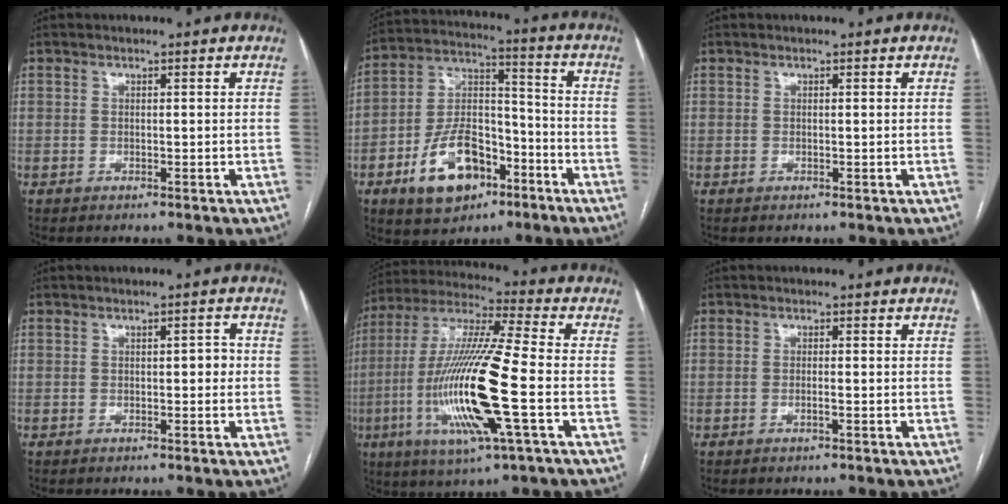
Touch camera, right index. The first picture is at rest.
{"total": 13.9, "force": [-7.0, 7.8, 9.2], "torque": [-0.177, 0.020, -0.115]}
{"total": 0.0}
{"total": 1.8, "force": [0.0, 0.8, 1.6], "torque": [-0.016, 0.007, -0.001]}
{"total": 19.5, "force": [-4.6, 1.1, 18.9], "torque": [-0.393, -0.016, -0.088]}
{"total": 0.8, "force": [-0.3, -0.1, 0.7], "torque": [-0.014, 0.000, -0.006]}